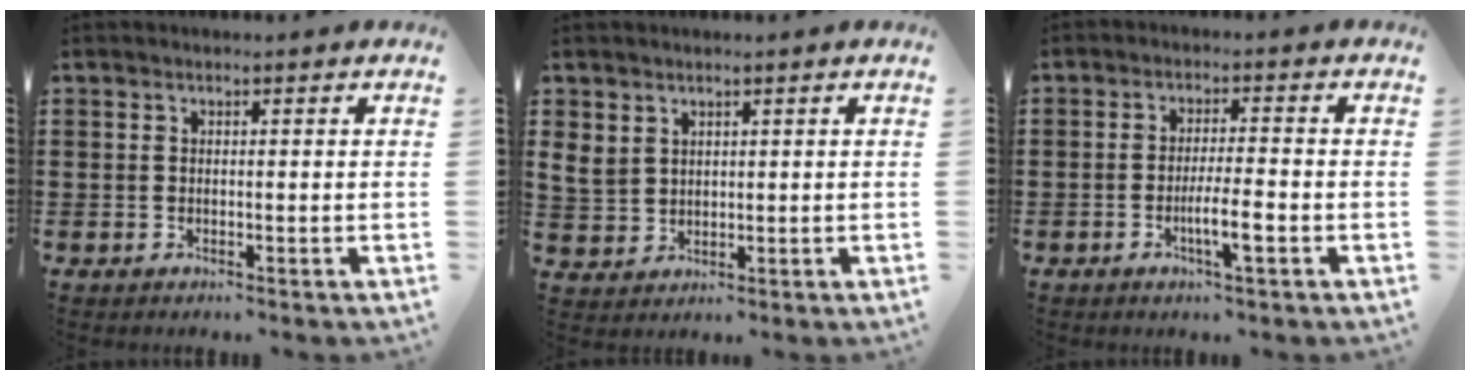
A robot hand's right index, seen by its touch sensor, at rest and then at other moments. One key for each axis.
{"total": 3.5, "fx": 1.8, "fy": 2.8, "fz": 1.0, "tx": -0.040, "ty": 0.008, "tz": 0.034}
{"total": 4.9, "fx": -2.0, "fy": 0.3, "fz": 4.4, "tx": -0.081, "ty": -0.011, "tz": -0.035}